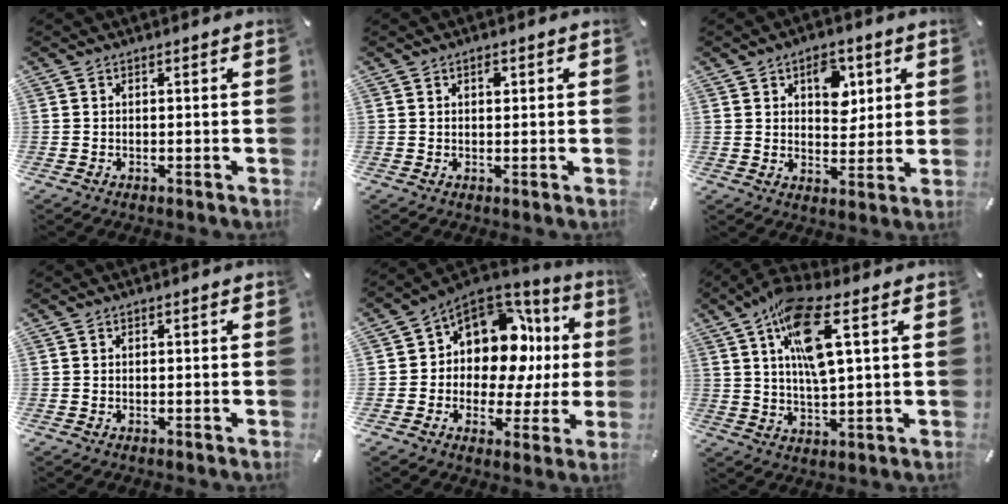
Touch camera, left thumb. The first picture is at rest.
{"total": 1.5, "force": [0.6, 0.9, 1.0], "torque": [-0.013, 0.001, 0.008]}
{"total": 7.7, "force": [2.8, 5.4, 4.6], "torque": [-0.037, -0.010, 0.040]}
{"total": 0.0}
{"total": 13.9, "force": [3.1, 10.1, 9.1], "torque": [-0.141, -0.033, 0.050]}
{"total": 13.8, "force": [5.2, 4.2, 12.1], "torque": [-0.230, -0.007, 0.087]}